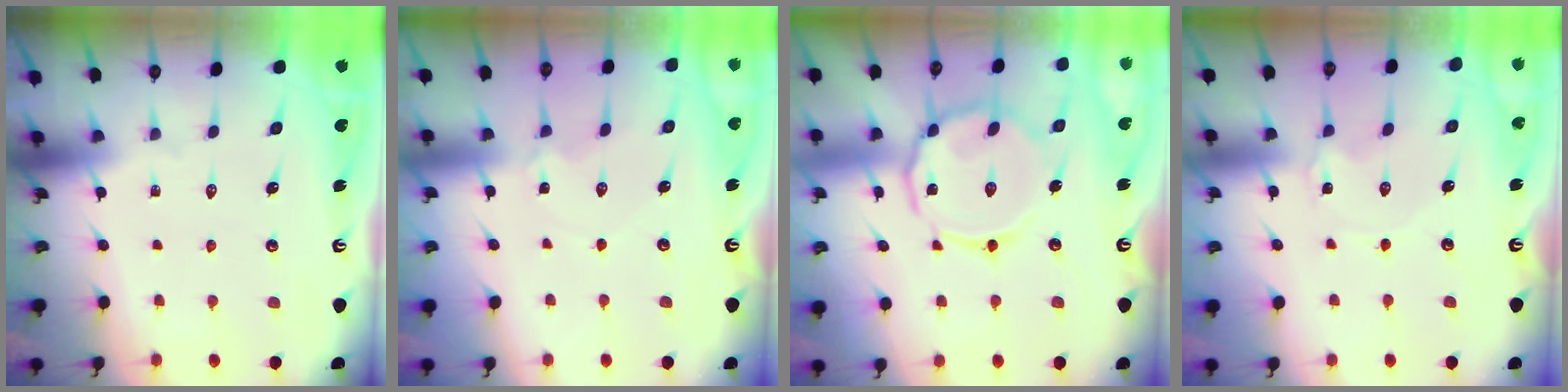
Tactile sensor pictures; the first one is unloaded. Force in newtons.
{"total": 1.5, "press": 1.5, "slide": 0.3}
{"total": 12.6, "press": 12.6, "slide": 1.0}
{"total": 1.6, "press": 1.6, "slide": 0.3}